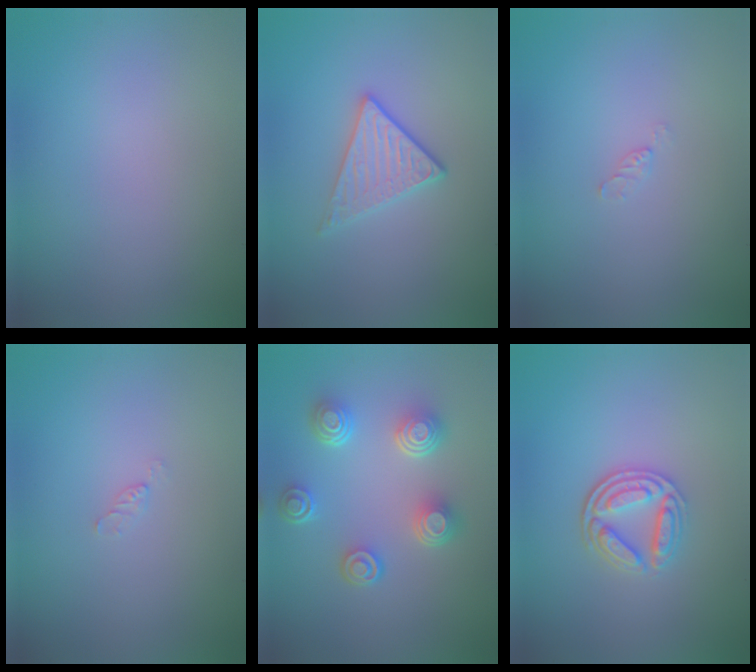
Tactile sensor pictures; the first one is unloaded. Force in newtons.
{"total": 2.8, "press": 2.6, "slide": 1.1}
{"total": 0.6, "press": 0.6, "slide": 0.1}
{"total": 0.6, "press": 0.6, "slide": 0.1}
{"total": 4.9, "press": 3.7, "slide": 3.3}
{"total": 3.7, "press": 3.2, "slide": 1.9}